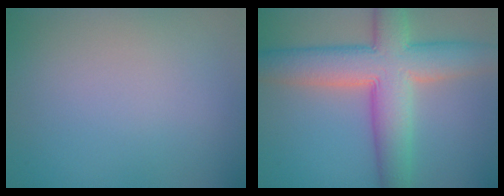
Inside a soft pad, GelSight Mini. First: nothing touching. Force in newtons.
{"total": 9.9, "press": 9.9, "slide": 0.5}